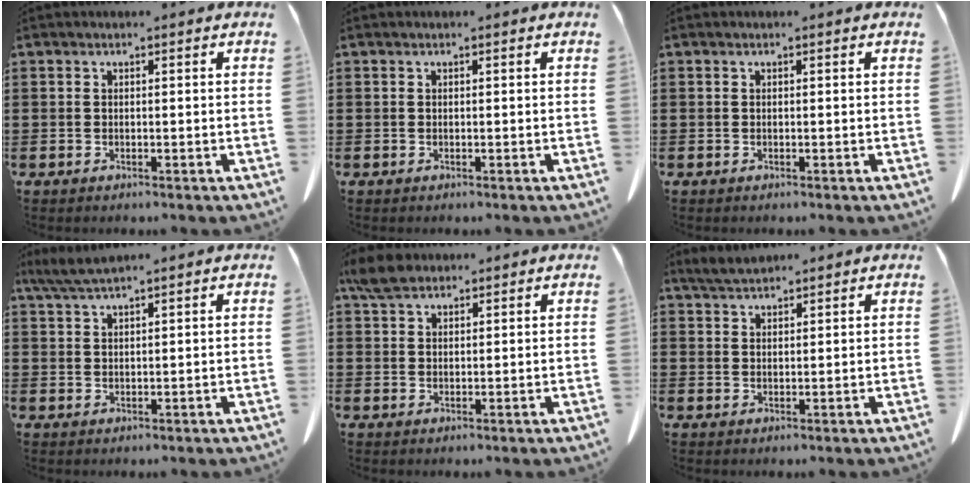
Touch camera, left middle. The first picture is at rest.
{"total": 0.0}
{"total": 0.0}
{"total": 3.3, "force": [2.7, 0.0, 1.9], "torque": [-0.044, -0.003, 0.051]}
{"total": 3.9, "force": [3.2, 1.7, 1.6], "torque": [-0.033, 0.001, 0.060]}
{"total": 2.8, "force": [2.6, 0.4, 1.0], "torque": [-0.027, -0.003, 0.050]}